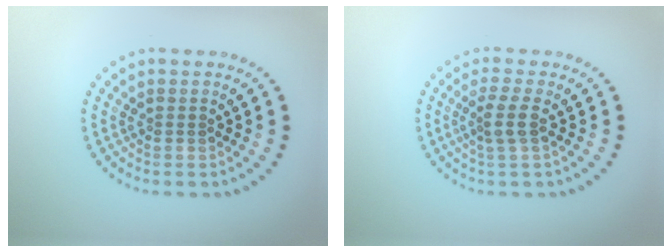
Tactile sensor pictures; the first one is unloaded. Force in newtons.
{"total": 2.2, "press": 1.7, "slide": 1.3}